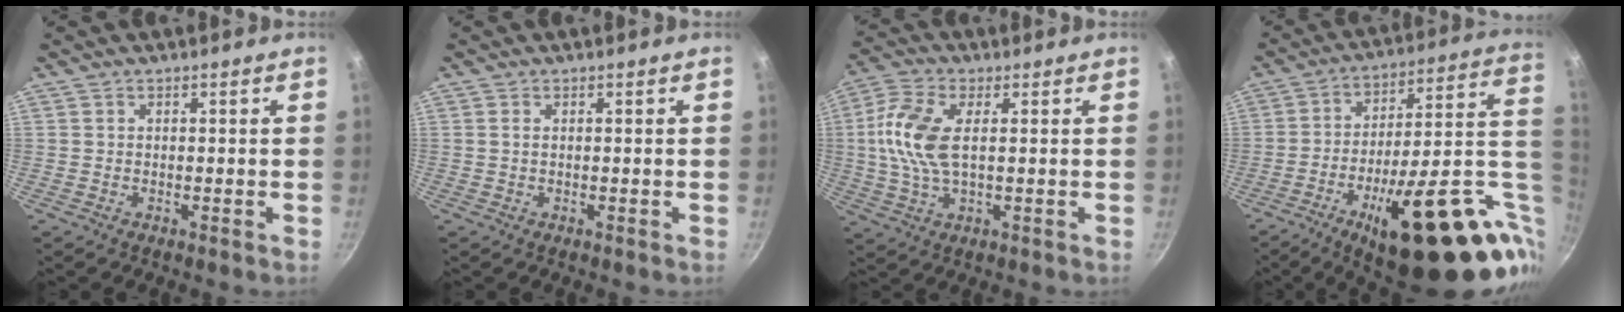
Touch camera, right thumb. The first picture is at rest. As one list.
[{"total": 0.6, "force": [0.1, 0.2, 0.5], "torque": [-0.011, 0.000, 0.001]}, {"total": 10.9, "force": [1.4, 5.1, 9.5], "torque": [-0.207, 0.012, 0.018]}, {"total": 33.3, "force": [-7.1, 12.7, 30.0], "torque": [-0.383, 0.011, -0.091]}]